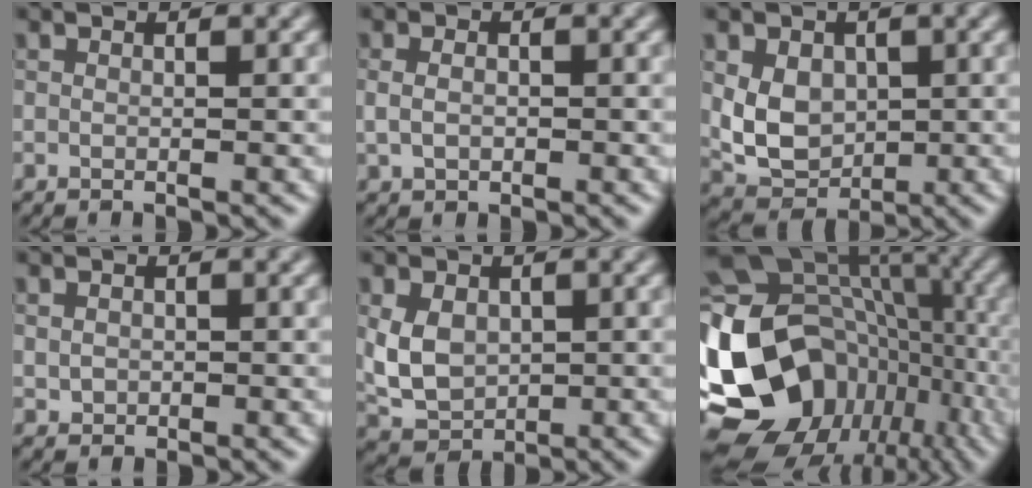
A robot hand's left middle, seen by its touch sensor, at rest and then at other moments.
{"total": 1.7, "force": [0.0, 1.2, 1.2], "torque": [-0.023, 0.001, 0.003]}
{"total": 4.9, "force": [0.3, 3.7, 3.1], "torque": [-0.060, -0.006, 0.010]}
{"total": 0.9, "force": [0.0, 0.9, 0.4], "torque": [-0.005, -0.001, 0.000]}
{"total": 4.5, "force": [0.2, 3.4, 3.0], "torque": [-0.062, -0.004, 0.010]}
{"total": 20.4, "force": [-6.8, 15.8, 10.9], "torque": [-0.204, -0.008, -0.091]}